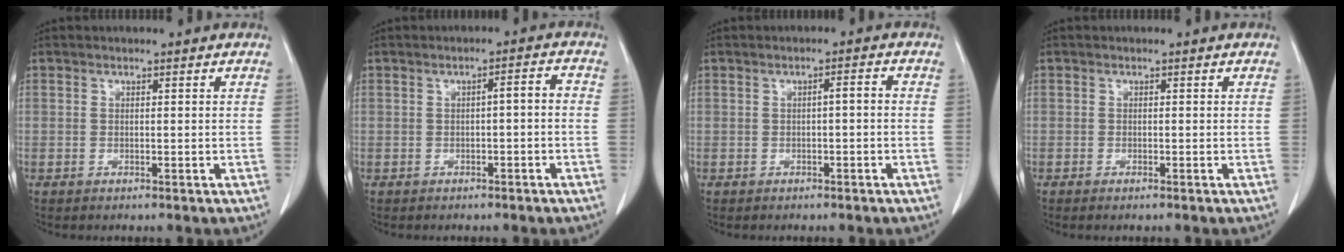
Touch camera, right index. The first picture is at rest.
{"total": 2.3, "force": [-0.5, 0.5, 2.2], "torque": [-0.032, 0.010, -0.007]}
{"total": 1.6, "force": [-0.2, 0.3, 1.5], "torque": [-0.023, 0.005, -0.003]}
{"total": 0.7, "force": [-0.5, 0.0, 0.4], "torque": [-0.008, -0.001, -0.007]}